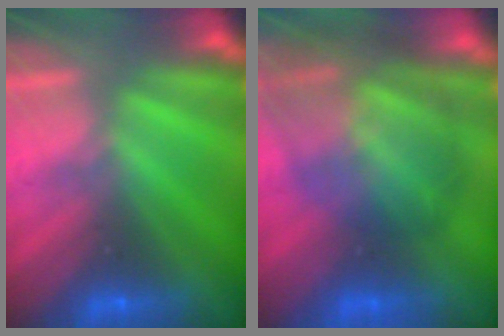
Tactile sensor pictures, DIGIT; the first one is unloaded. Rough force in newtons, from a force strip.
{"total": 9.8}